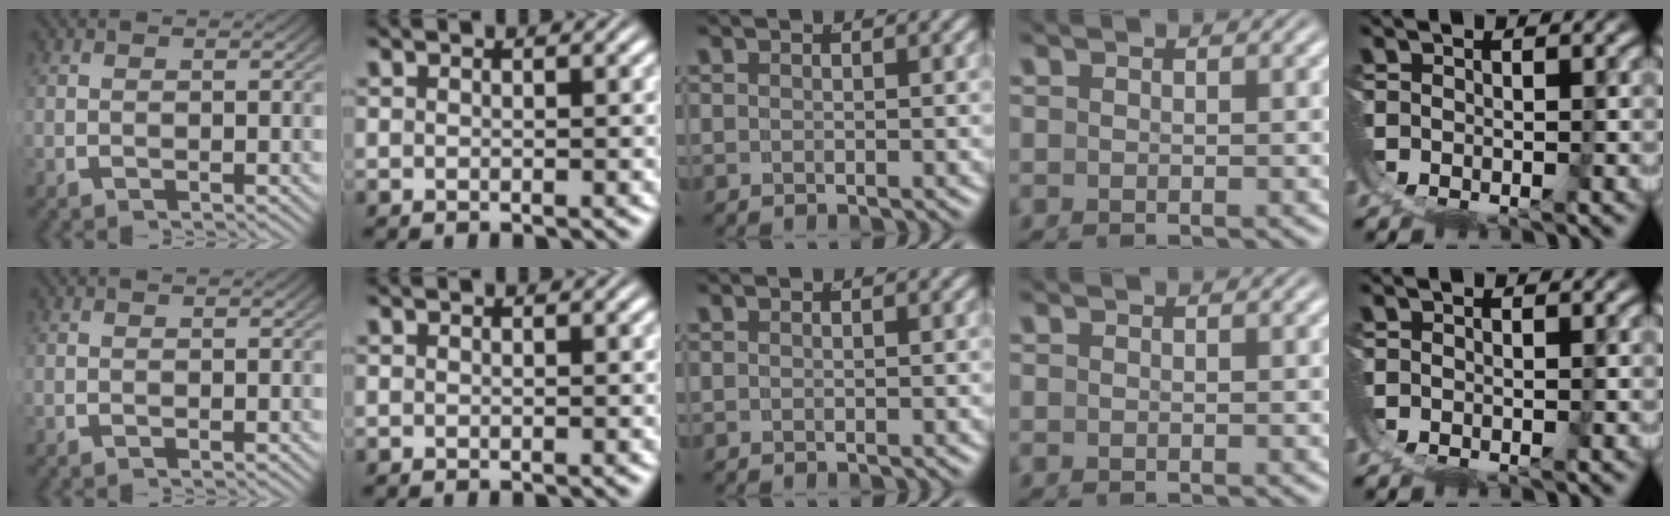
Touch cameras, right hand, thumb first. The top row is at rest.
{}